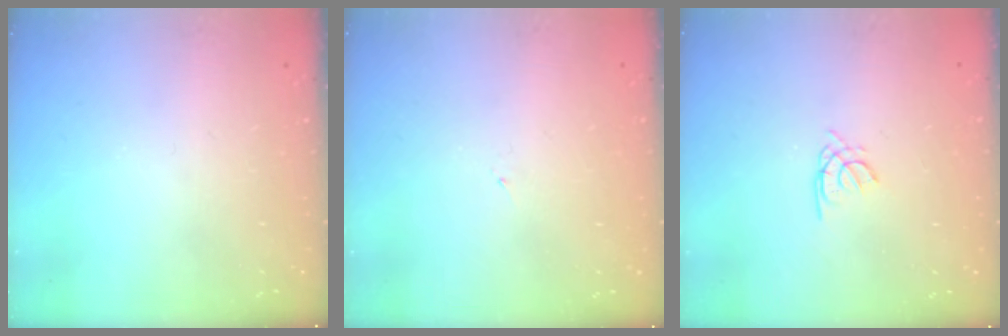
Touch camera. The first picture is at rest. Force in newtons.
{"total": 1.9, "press": 1.9, "slide": 0.1}
{"total": 1.7, "press": 1.6, "slide": 0.4}